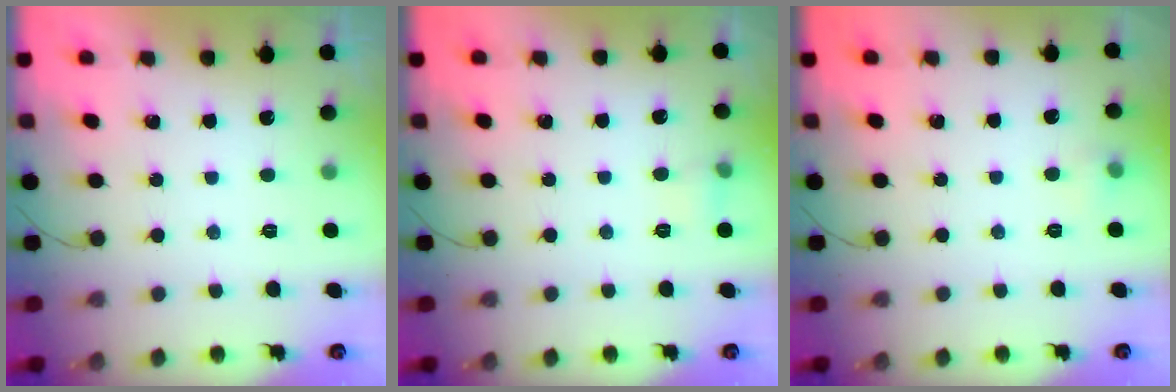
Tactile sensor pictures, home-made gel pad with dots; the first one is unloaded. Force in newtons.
{"total": 7.1, "press": 3.9, "slide": 5.9}
{"total": 3.6, "press": 3.5, "slide": 0.9}